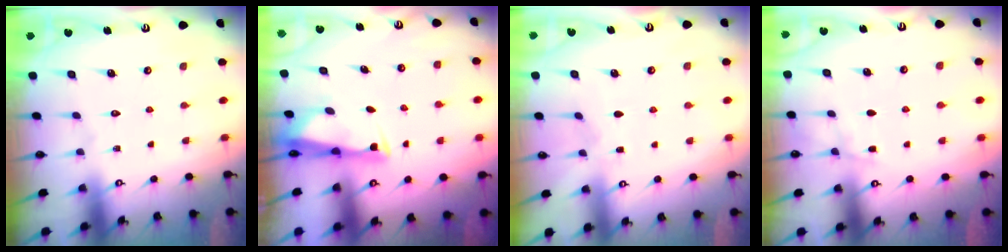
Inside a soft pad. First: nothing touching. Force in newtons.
{"total": 2.7, "press": 2.6, "slide": 0.7}
{"total": 2.9, "press": 2.9, "slide": 0.3}
{"total": 4.4, "press": 4.3, "slide": 0.7}